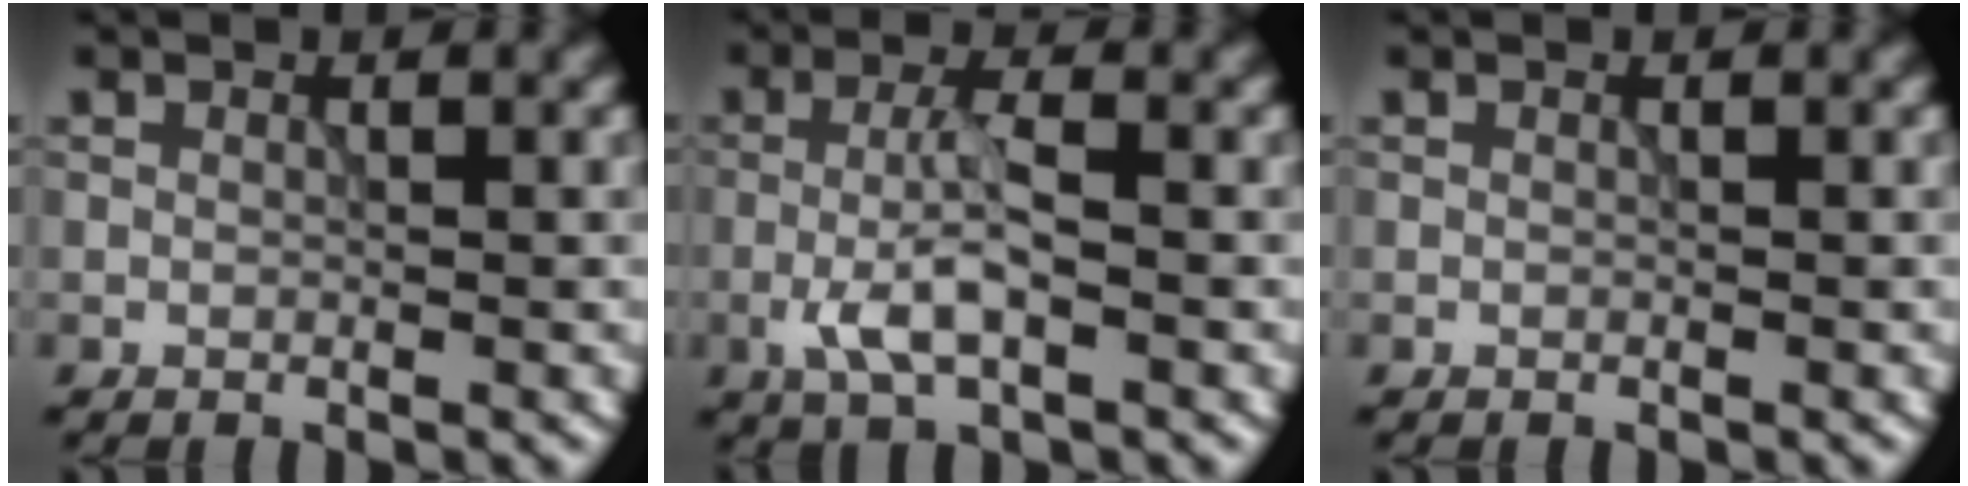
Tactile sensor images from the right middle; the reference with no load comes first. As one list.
[{"total": 4.1, "force": [-1.4, 1.1, 3.7], "torque": [-0.078, 0.002, -0.034]}, {"total": 0.0}]